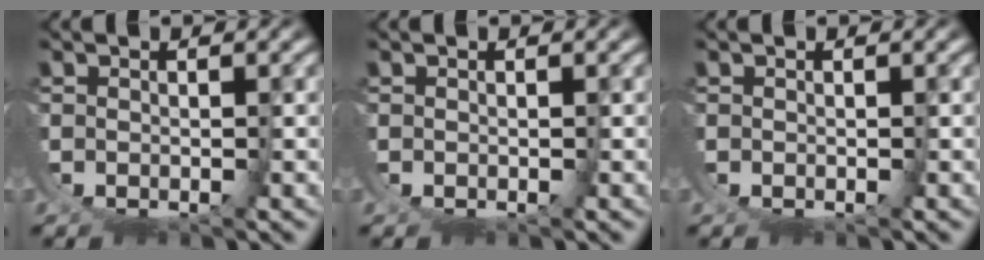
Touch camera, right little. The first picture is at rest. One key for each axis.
{"total": 0.0}
{"total": 0.0}